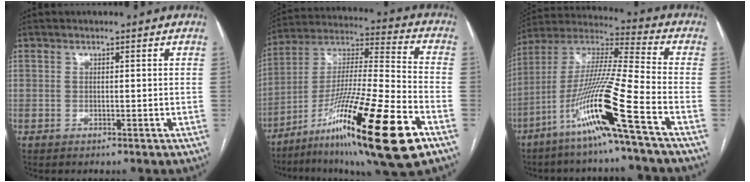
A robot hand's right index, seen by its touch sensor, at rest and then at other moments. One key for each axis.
{"total": 23.3, "fx": -12.3, "fy": 0.9, "fz": 19.8, "tx": -0.339, "ty": -0.039, "tz": -0.215}
{"total": 16.2, "fx": -8.1, "fy": -1.9, "fz": 14.0, "tx": -0.288, "ty": -0.021, "tz": -0.158}